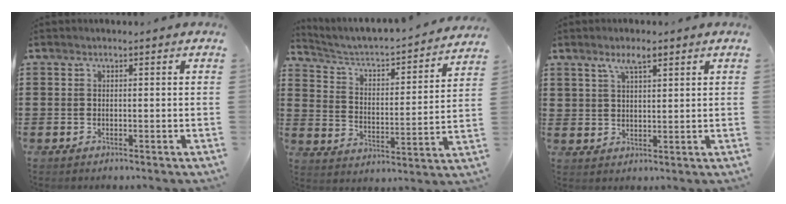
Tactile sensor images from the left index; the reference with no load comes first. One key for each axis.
{"total": 3.5, "fx": 3.2, "fy": 0.7, "fz": 1.2, "tx": -0.043, "ty": -0.032, "tz": 0.042}
{"total": 3.7, "fx": 2.5, "fy": 1.7, "fz": 2.1, "tx": -0.039, "ty": 0.002, "tz": 0.042}